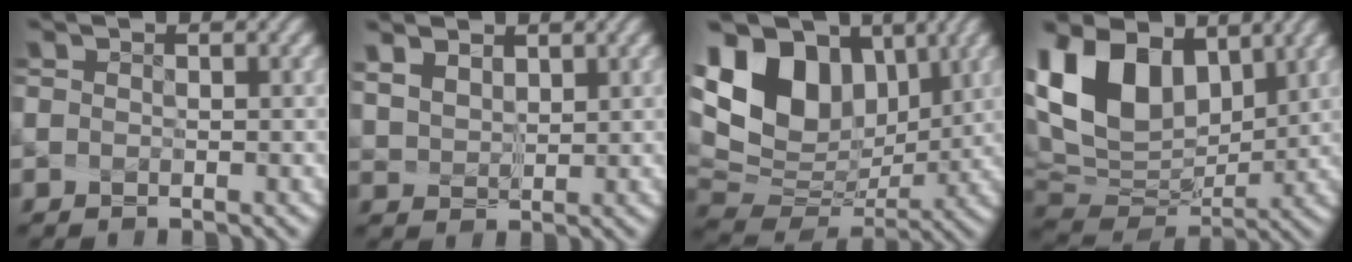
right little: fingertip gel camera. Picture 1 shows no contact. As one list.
[{"total": 4.1, "force": [3.2, 2.0, 1.6], "torque": [-0.050, 0.014, 0.058]}, {"total": 12.7, "force": [5.7, 8.3, 7.7], "torque": [-0.146, 0.026, 0.098]}, {"total": 11.4, "force": [5.4, 7.1, 7.1], "torque": [-0.163, 0.009, 0.097]}]